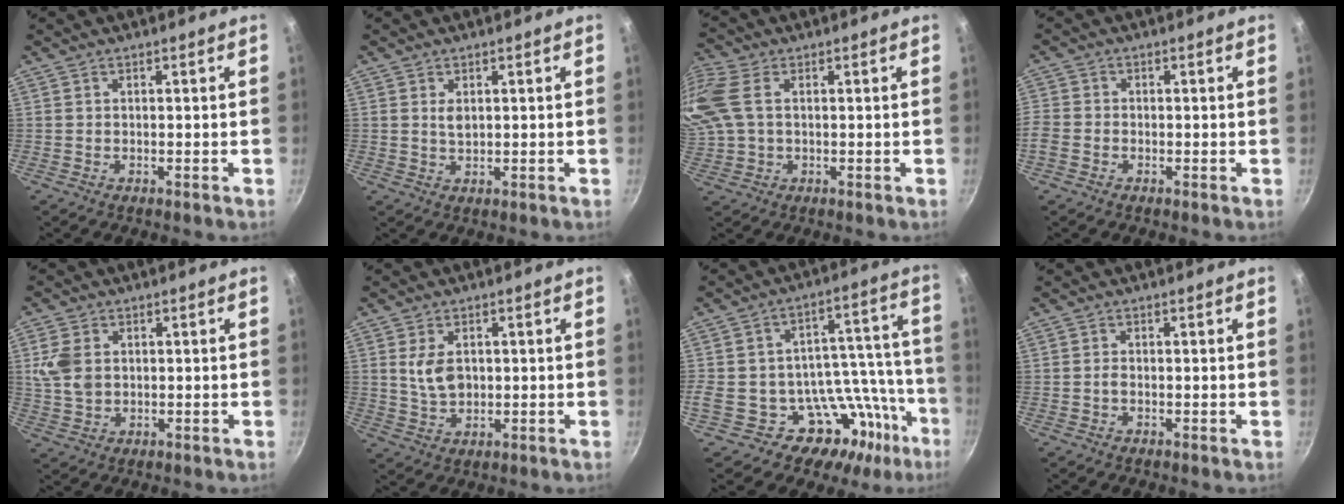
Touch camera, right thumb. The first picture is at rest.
{"total": 2.2, "force": [0.7, 1.3, 1.7], "torque": [-0.030, -0.004, 0.015]}
{"total": 10.0, "force": [1.9, 6.5, 7.3], "torque": [-0.167, 0.015, 0.035]}
{"total": 3.8, "force": [-1.7, 2.8, 1.9], "torque": [-0.047, 0.005, -0.044]}
{"total": 6.6, "force": [1.2, 4.8, 4.4], "torque": [-0.088, -0.001, 0.026]}
{"total": 6.0, "force": [1.1, 4.0, 4.4], "torque": [-0.069, -0.008, 0.026]}
{"total": 19.5, "force": [-11.1, 13.7, 8.3], "torque": [-0.006, 0.087, -0.163]}
{"total": 0.7, "force": [-0.2, 0.5, 0.5], "torque": [-0.011, 0.004, -0.005]}